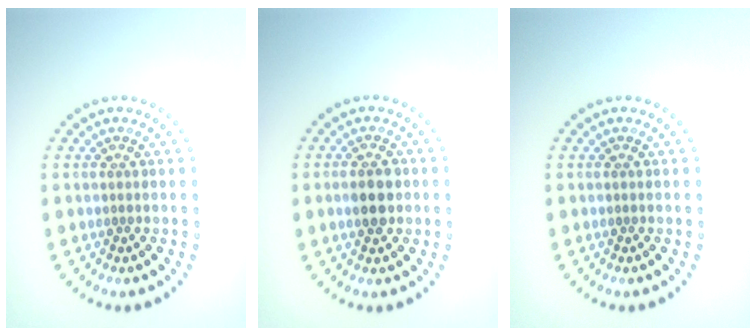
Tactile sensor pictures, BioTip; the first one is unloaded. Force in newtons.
{"total": 2.8, "press": 2.8, "slide": 0.2}
{"total": 0.0}